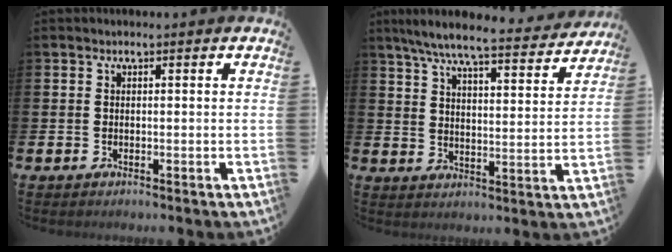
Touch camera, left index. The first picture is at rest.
{"total": 7.7, "force": [7.0, 0.8, 3.2], "torque": [-0.070, -0.047, 0.115]}